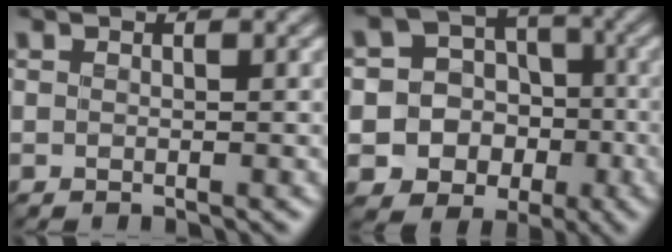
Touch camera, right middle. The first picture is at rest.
{"total": 10.6, "force": [-3.7, 9.5, 2.9], "torque": [-0.051, -0.013, -0.071]}